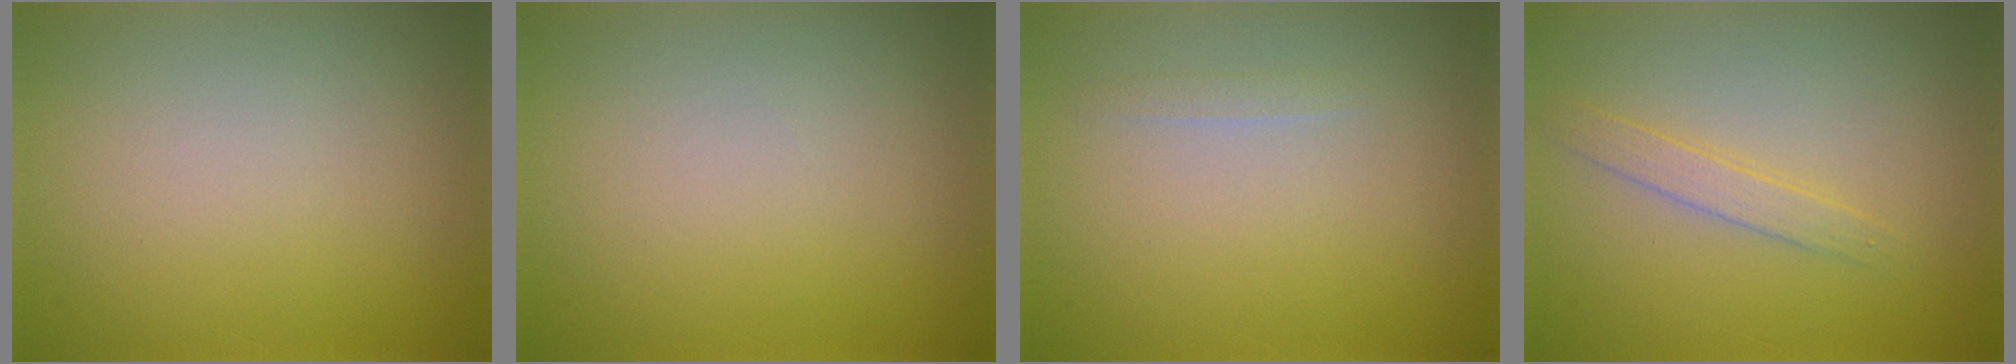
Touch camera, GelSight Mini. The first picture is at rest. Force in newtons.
{"total": 0.0}
{"total": 0.6, "press": 0.6, "slide": 0.0}
{"total": 1.7, "press": 1.7, "slide": 0.1}